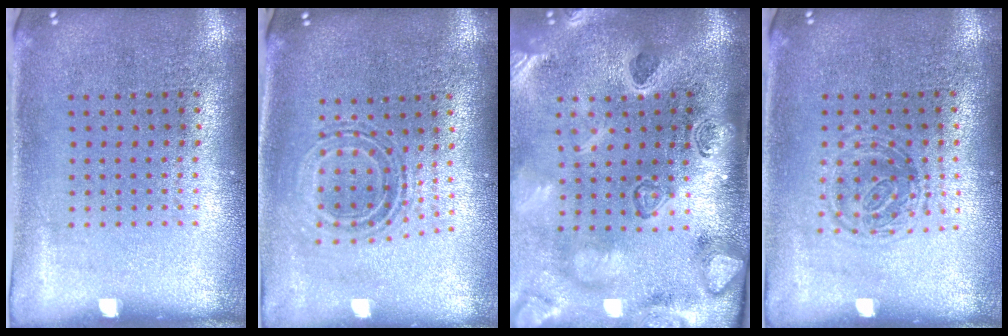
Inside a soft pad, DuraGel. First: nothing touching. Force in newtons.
{"total": 0.8, "press": 0.8, "slide": 0.3}
{"total": 4.4, "press": 3.2, "slide": 2.9}
{"total": 1.2, "press": 1.0, "slide": 0.8}